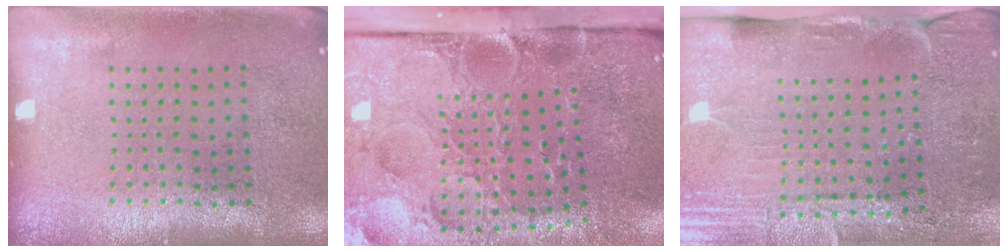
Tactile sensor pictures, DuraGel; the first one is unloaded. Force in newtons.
{"total": 5.4, "press": 4.2, "slide": 3.3}
{"total": 3.6, "press": 3.5, "slide": 0.7}